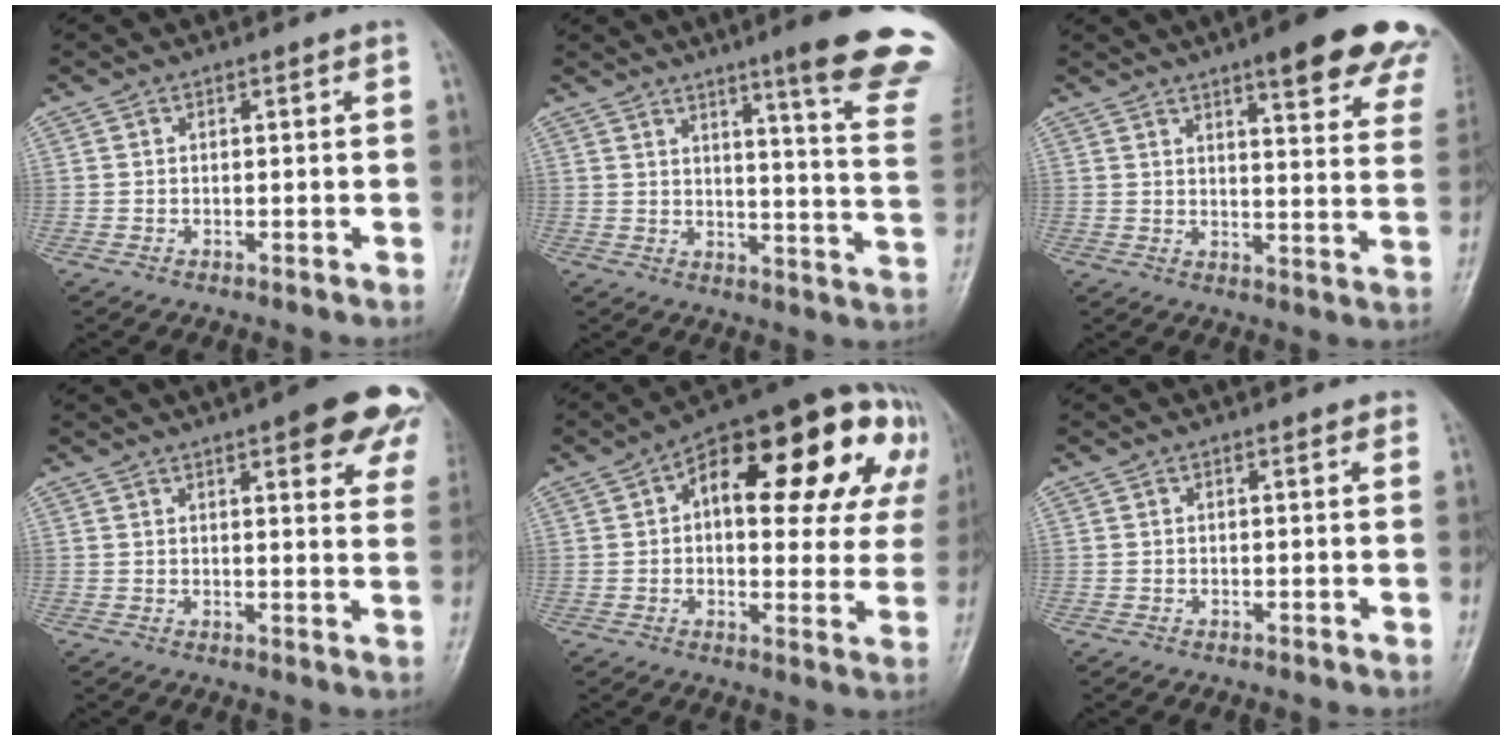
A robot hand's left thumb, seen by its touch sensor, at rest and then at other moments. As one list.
[{"total": 19.8, "force": [13.8, 1.2, 14.2], "torque": [-0.159, -0.087, 0.167]}, {"total": 19.9, "force": [13.7, 4.4, 13.7], "torque": [-0.140, -0.046, 0.158]}, {"total": 16.1, "force": [8.9, 4.7, 12.5], "torque": [-0.128, -0.022, 0.098]}, {"total": 25.5, "force": [8.3, 12.0, 21.0], "torque": [-0.246, 0.039, 0.107]}, {"total": 1.0, "force": [0.8, 0.4, 0.6], "torque": [-0.006, -0.001, 0.005]}]